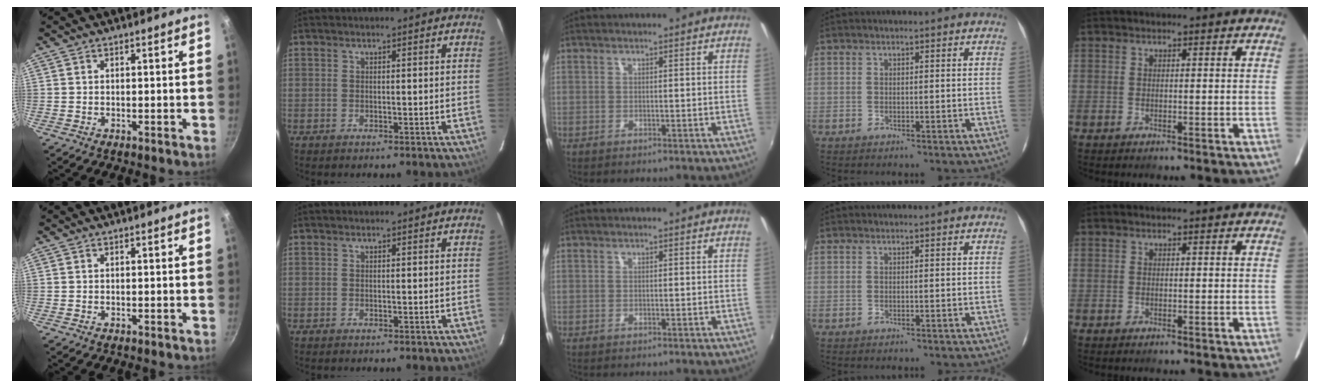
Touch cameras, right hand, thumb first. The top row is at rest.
{}